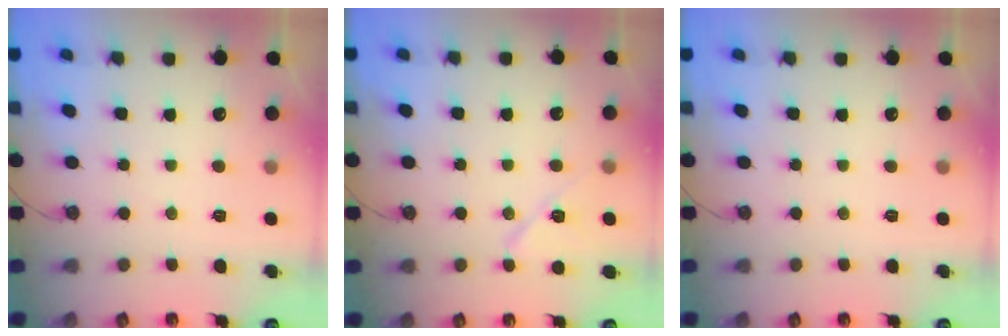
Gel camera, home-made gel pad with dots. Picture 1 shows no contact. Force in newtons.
{"total": 8.9, "press": 8.9, "slide": 1.1}
{"total": 0.0}